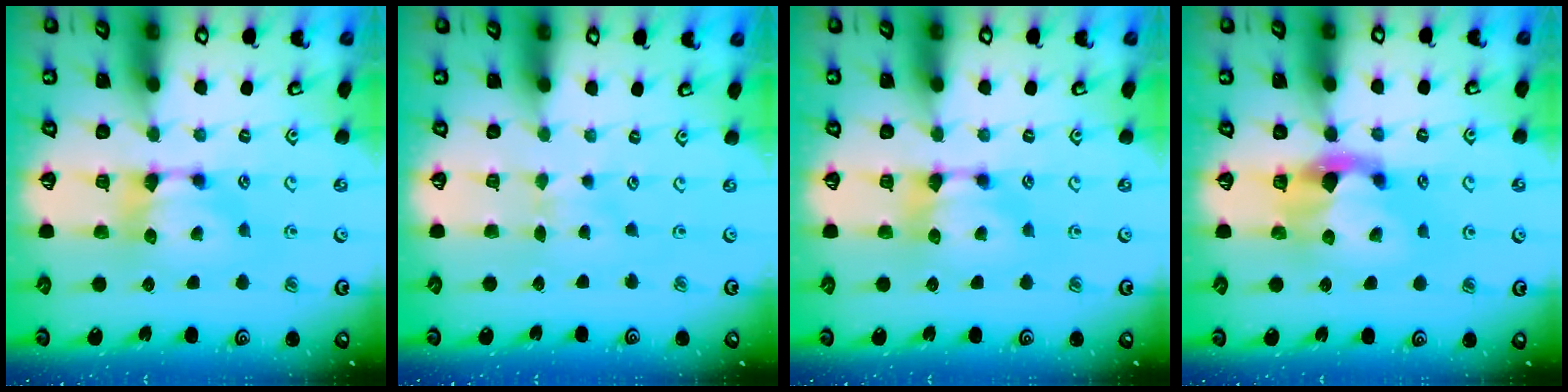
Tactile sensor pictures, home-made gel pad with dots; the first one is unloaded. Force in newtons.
{"total": 2.9, "press": 2.8, "slide": 0.6}
{"total": 0.0}
{"total": 2.9, "press": 2.6, "slide": 1.4}